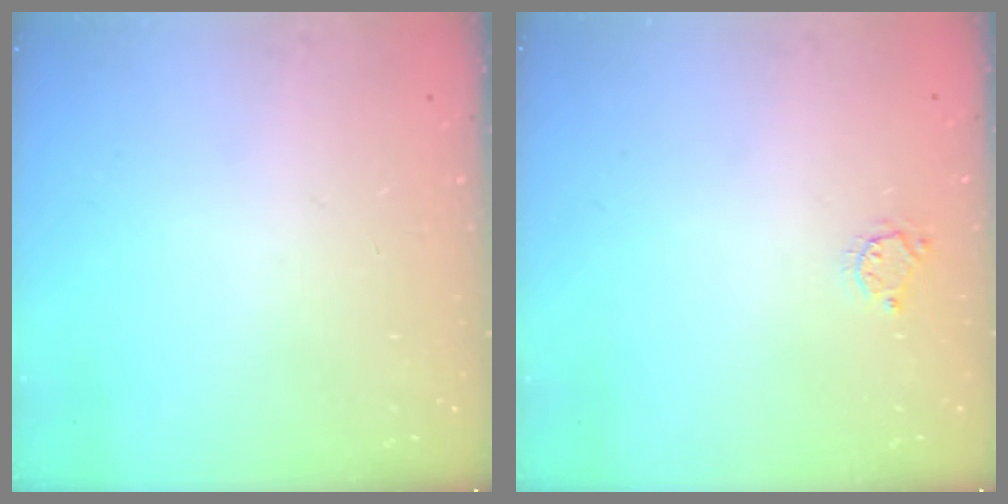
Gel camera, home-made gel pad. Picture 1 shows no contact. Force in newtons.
{"total": 3.3, "press": 3.3, "slide": 0.3}